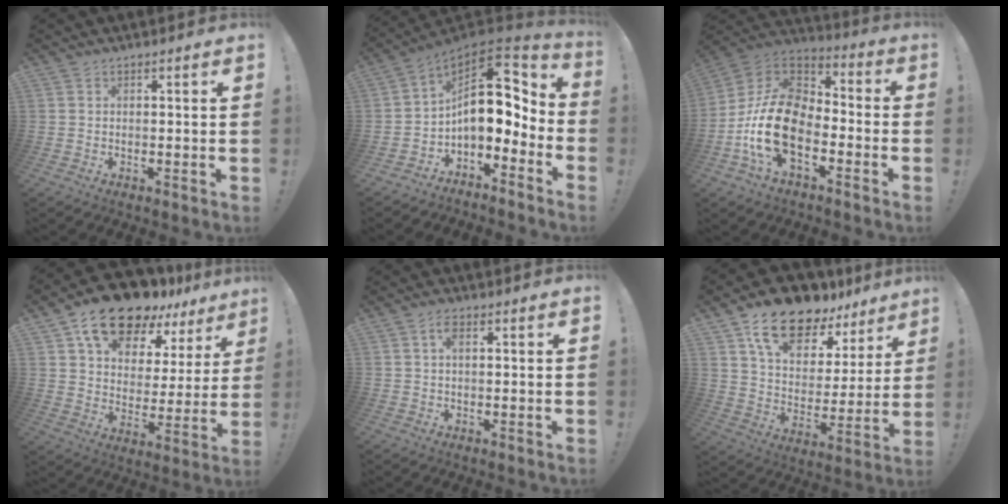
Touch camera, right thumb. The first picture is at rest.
{"total": 15.3, "force": [1.2, 9.0, 12.3], "torque": [-0.195, -0.004, 0.024]}
{"total": 19.8, "force": [-6.8, 12.1, 14.1], "torque": [-0.294, 0.035, -0.107]}
{"total": 17.7, "force": [13.0, 8.4, 8.7], "torque": [-0.155, -0.084, 0.230]}
{"total": 3.3, "force": [1.1, 1.6, 2.6], "torque": [-0.043, 0.001, 0.016]}
{"total": 16.3, "force": [12.1, 7.7, 7.7], "torque": [-0.142, -0.081, 0.219]}